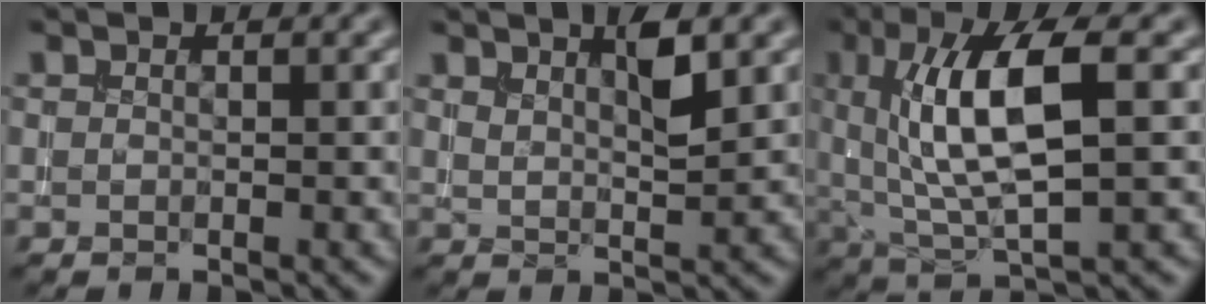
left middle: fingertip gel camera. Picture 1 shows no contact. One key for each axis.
{"total": 3.0, "fx": 1.7, "fy": 0.7, "fz": 2.3, "tx": -0.038, "ty": -0.004, "tz": 0.032}
{"total": 8.7, "fx": 1.8, "fy": 2.7, "fz": 8.1, "tx": -0.150, "ty": -0.001, "tz": 0.035}